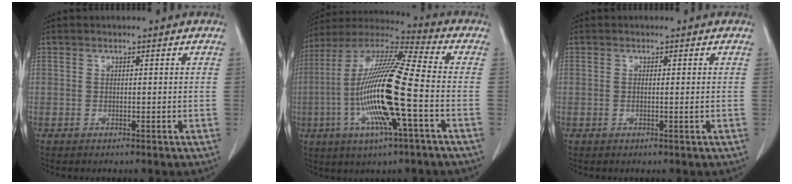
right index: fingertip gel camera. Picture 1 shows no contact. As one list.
[{"total": 18.8, "force": [-4.2, 1.2, 18.3], "torque": [-0.372, -0.008, -0.085]}, {"total": 0.7, "force": [0.0, -0.1, 0.7], "torque": [-0.014, -0.002, -0.002]}]